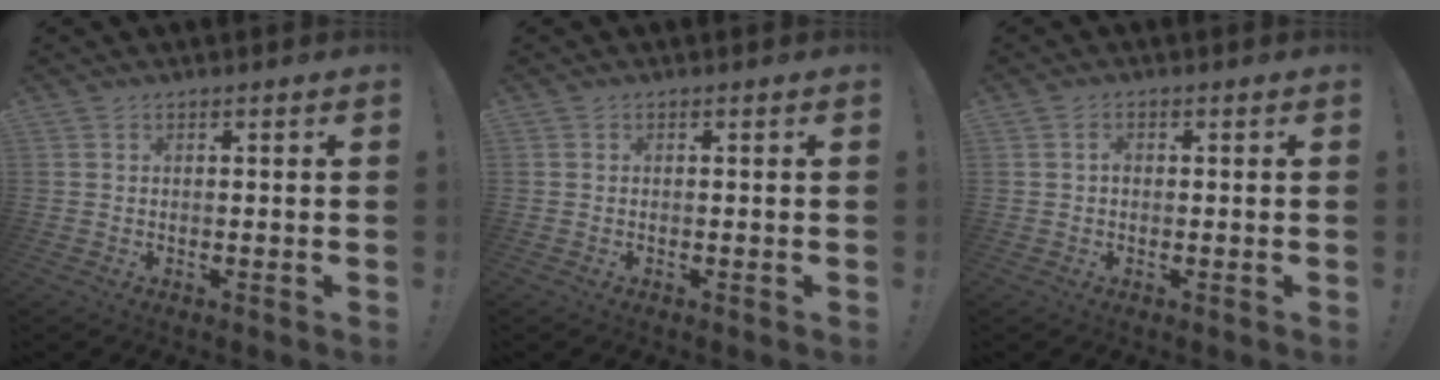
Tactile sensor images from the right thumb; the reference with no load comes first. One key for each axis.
{"total": 0.0}
{"total": 1.3, "fx": -0.2, "fy": 1.1, "fz": 0.8, "tx": -0.018, "ty": 0.007, "tz": -0.003}